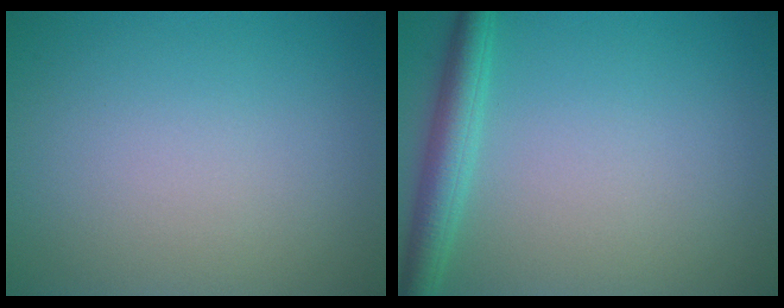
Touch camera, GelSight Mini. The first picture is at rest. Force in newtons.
{"total": 3.4, "press": 3.4, "slide": 0.3}